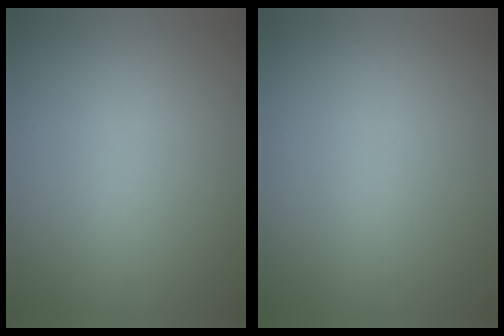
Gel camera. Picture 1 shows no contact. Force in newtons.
{"total": 3.0}